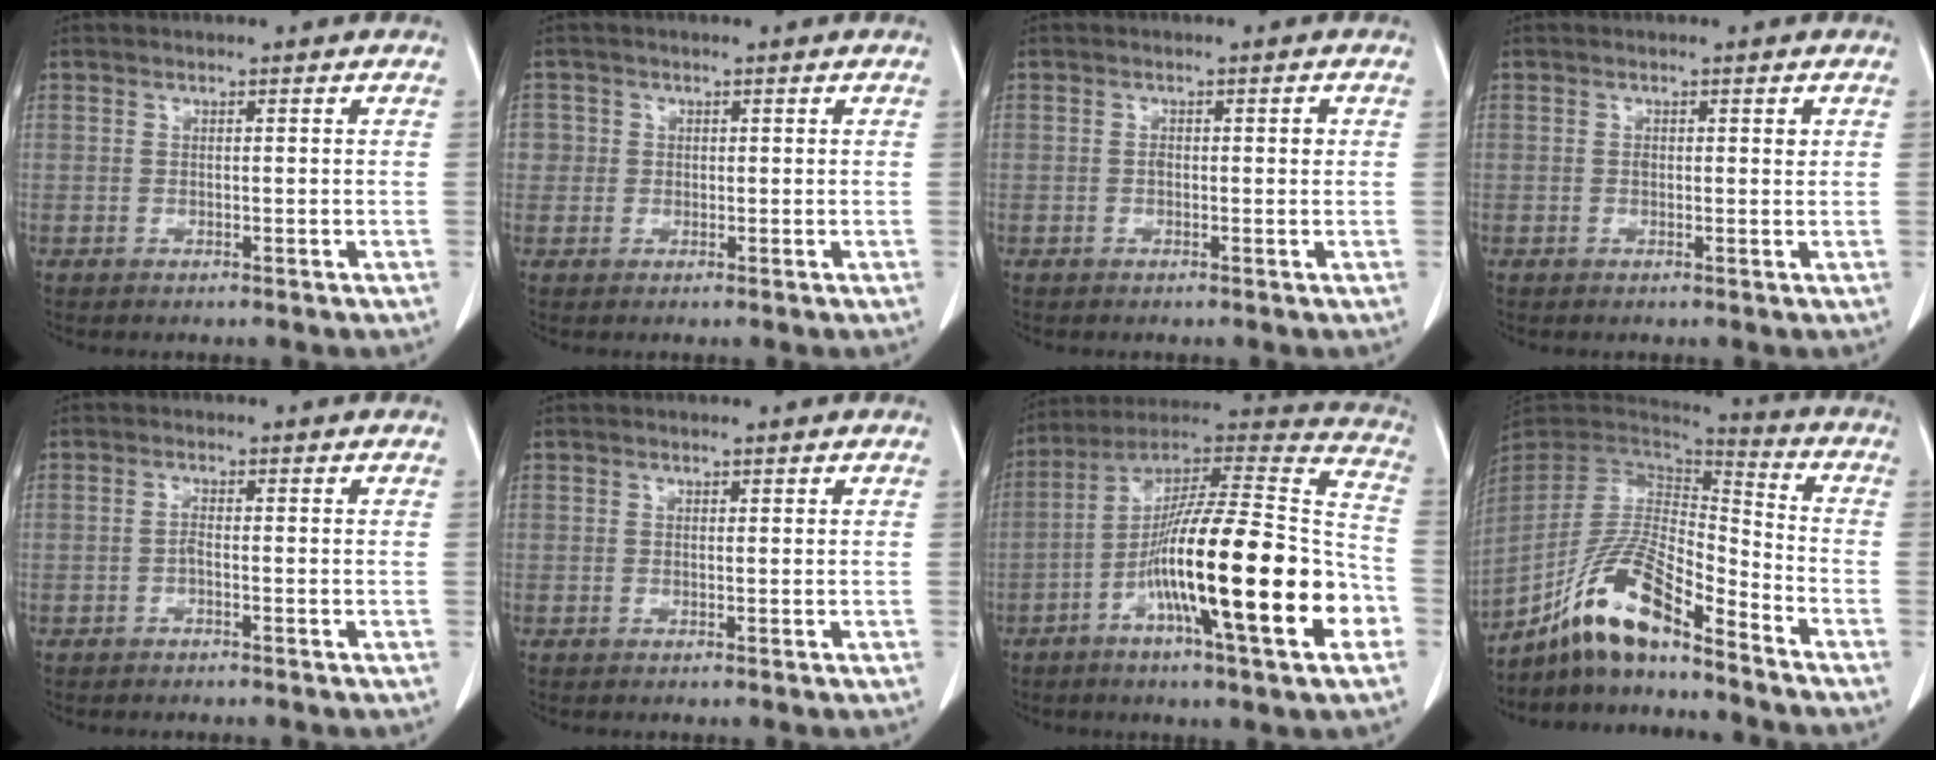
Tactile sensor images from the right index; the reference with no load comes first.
{"total": 2.1, "force": [0.0, 2.1, 0.1], "torque": [0.012, 0.007, 0.000]}
{"total": 1.5, "force": [0.0, 0.7, 1.4], "torque": [-0.021, 0.004, 0.001]}
{"total": 1.3, "force": [0.2, 0.7, 1.1], "torque": [-0.018, 0.001, 0.003]}
{"total": 1.1, "force": [-0.5, 0.1, 0.9], "torque": [-0.018, 0.003, -0.012]}
{"total": 0.0}
{"total": 26.1, "force": [-8.1, 1.9, 24.8], "torque": [-0.368, -0.011, -0.138]}
{"total": 14.0, "force": [-10.0, 2.5, 9.5], "torque": [-0.187, 0.010, -0.185]}